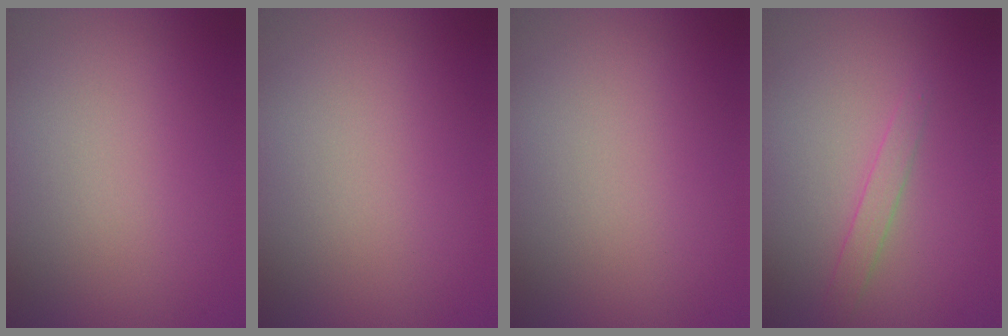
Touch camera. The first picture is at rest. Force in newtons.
{"total": 0.0}
{"total": 0.0}
{"total": 1.3, "press": 1.3, "slide": 0.0}